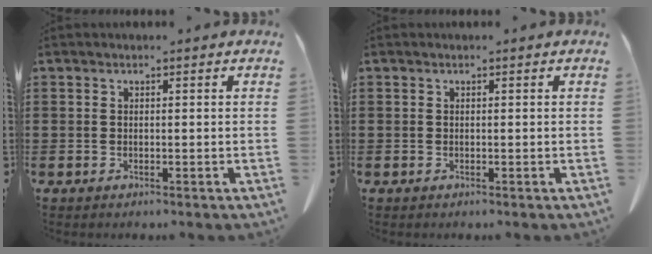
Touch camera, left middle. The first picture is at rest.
{"total": 0.0}